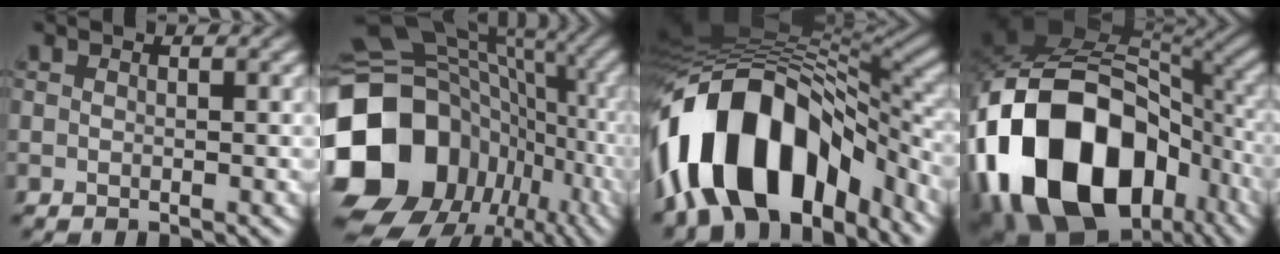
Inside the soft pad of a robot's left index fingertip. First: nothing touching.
{"total": 18.8, "force": [-4.9, 16.0, 8.7], "torque": [-0.220, 0.002, -0.079]}
{"total": 14.3, "force": [-7.1, 8.0, 9.6], "torque": [-0.165, 0.022, -0.121]}
{"total": 19.1, "force": [-7.8, 13.0, 11.6], "torque": [-0.244, -0.004, -0.126]}